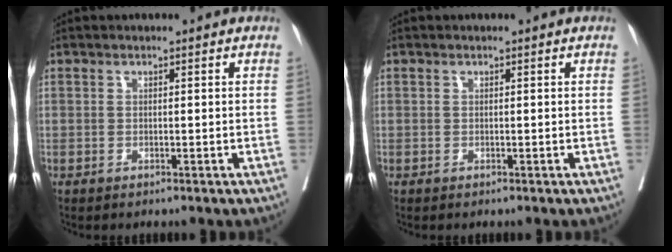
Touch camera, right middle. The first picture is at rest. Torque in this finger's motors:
{"motor_torque": [0.00, 0.00, 0.00, 0.00]}